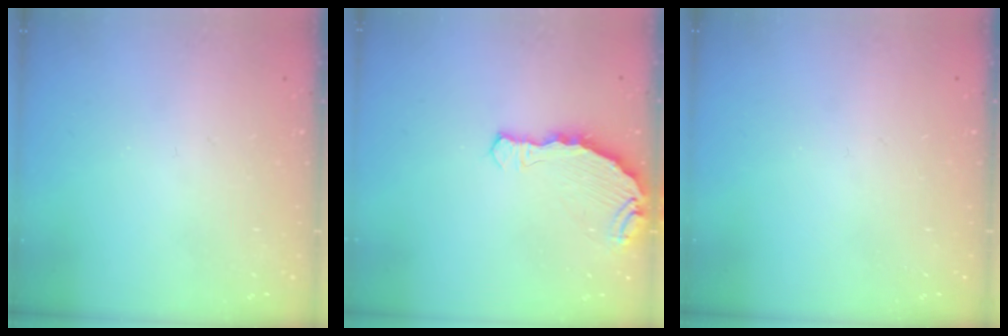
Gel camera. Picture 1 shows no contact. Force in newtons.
{"total": 8.2, "press": 6.5, "slide": 5.1}
{"total": 0.0}